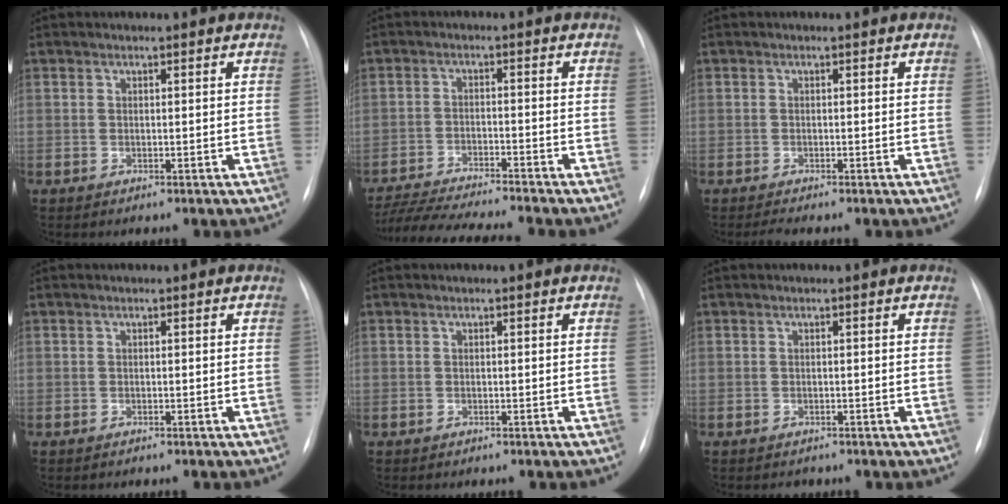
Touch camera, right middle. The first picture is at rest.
{"total": 12.6, "force": [-11.5, -0.6, 5.2], "torque": [-0.083, -0.012, -0.189]}
{"total": 0.9, "force": [-0.8, -0.2, 0.3], "torque": [-0.012, -0.005, -0.014]}
{"total": 0.0}
{"total": 0.0}
{"total": 1.0, "force": [-0.8, 0.5, 0.0], "torque": [-0.004, 0.000, -0.011]}